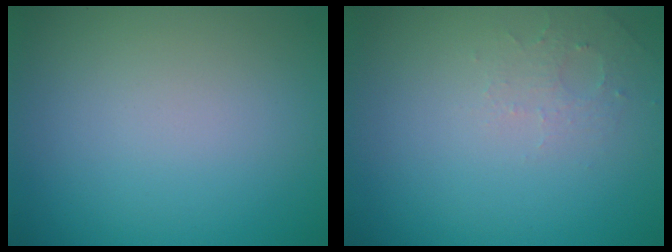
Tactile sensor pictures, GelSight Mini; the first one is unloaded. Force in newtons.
{"total": 1.6, "press": 1.5, "slide": 0.4}